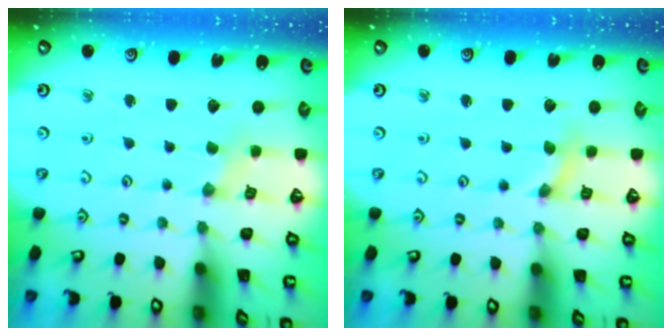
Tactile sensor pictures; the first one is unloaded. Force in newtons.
{"total": 0.8, "press": 0.8, "slide": 0.1}